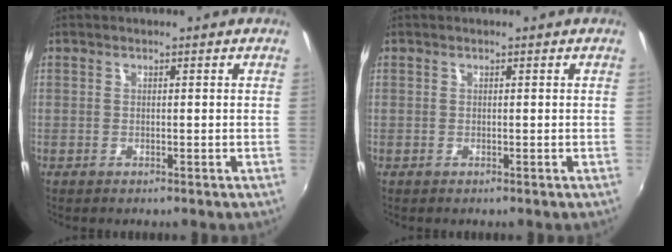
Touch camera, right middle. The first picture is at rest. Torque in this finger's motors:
{"motor_torque": [0.24, -0.37, 0.05, 0.00]}